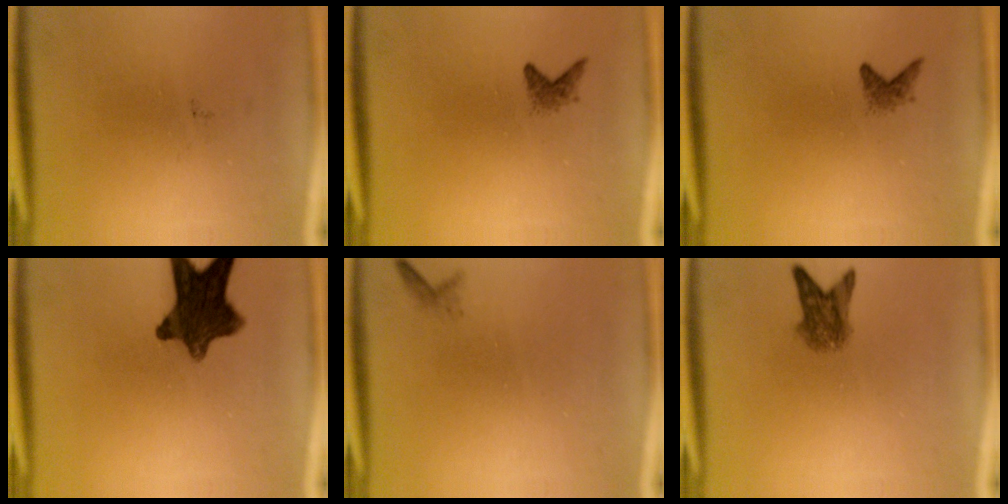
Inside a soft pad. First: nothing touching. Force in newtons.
{"total": 1.2}
{"total": 1.2}
{"total": 11.0}
{"total": 0.6}
{"total": 3.9}